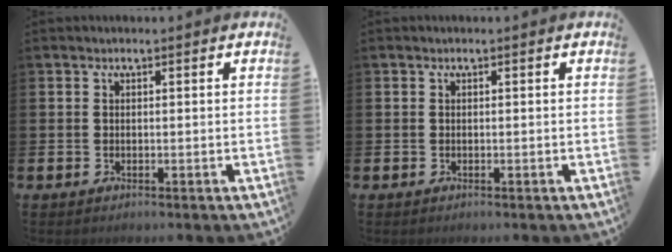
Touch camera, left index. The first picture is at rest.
{"total": 0.0}